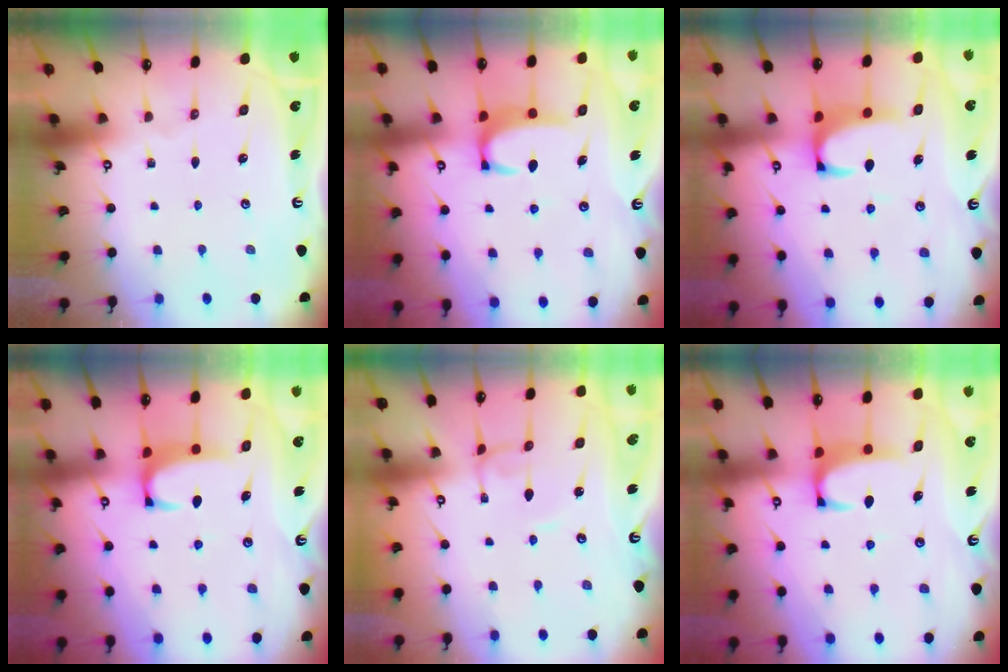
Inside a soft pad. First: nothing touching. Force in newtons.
{"total": 3.6, "press": 3.6, "slide": 0.5}
{"total": 2.2, "press": 2.0, "slide": 1.0}
{"total": 1.9, "press": 1.9, "slide": 0.3}
{"total": 2.1, "press": 2.1, "slide": 0.1}
{"total": 1.9, "press": 1.9, "slide": 0.3}